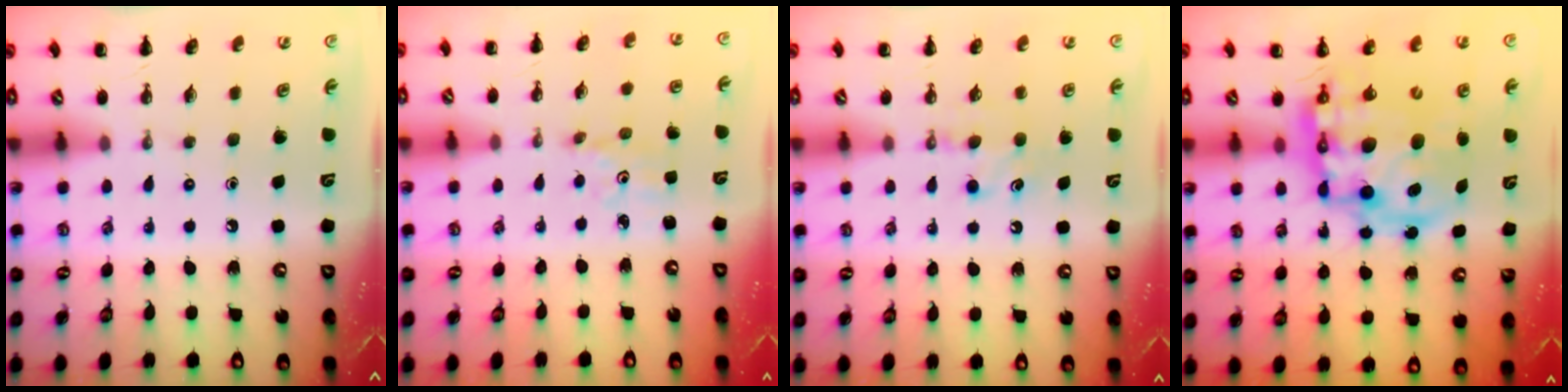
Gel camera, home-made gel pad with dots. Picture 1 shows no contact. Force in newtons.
{"total": 2.3, "press": 2.2, "slide": 0.7}
{"total": 7.1, "press": 6.9, "slide": 1.6}
{"total": 15.2, "press": 14.7, "slide": 3.9}